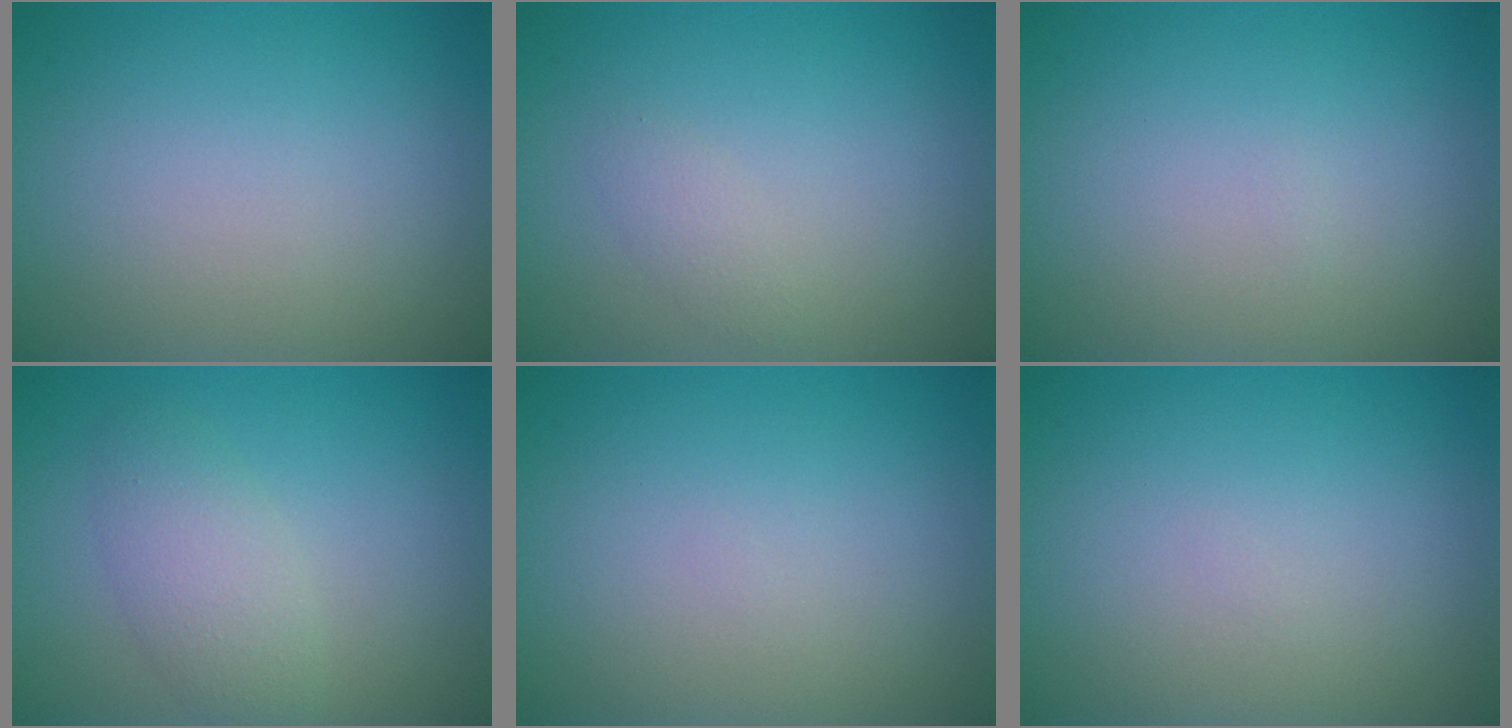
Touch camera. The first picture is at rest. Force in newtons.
{"total": 1.0, "press": 1.0, "slide": 0.0}
{"total": 0.0}
{"total": 2.9, "press": 2.9, "slide": 0.2}
{"total": 0.0}
{"total": 0.0}